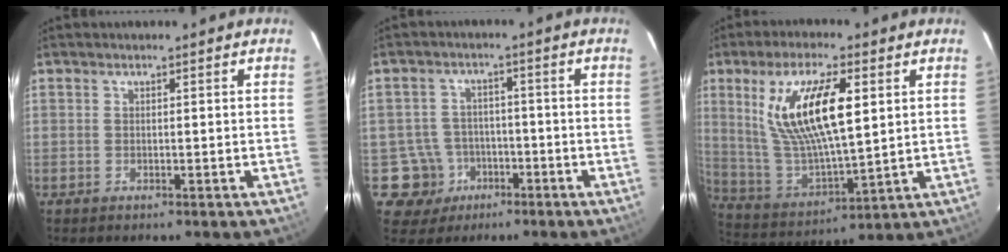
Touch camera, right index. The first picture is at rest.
{"total": 7.3, "force": [-3.1, 6.6, 0.0], "torque": [-0.015, 0.031, -0.043]}
{"total": 17.2, "force": [5.7, 5.7, 15.1], "torque": [-0.293, 0.000, 0.121]}